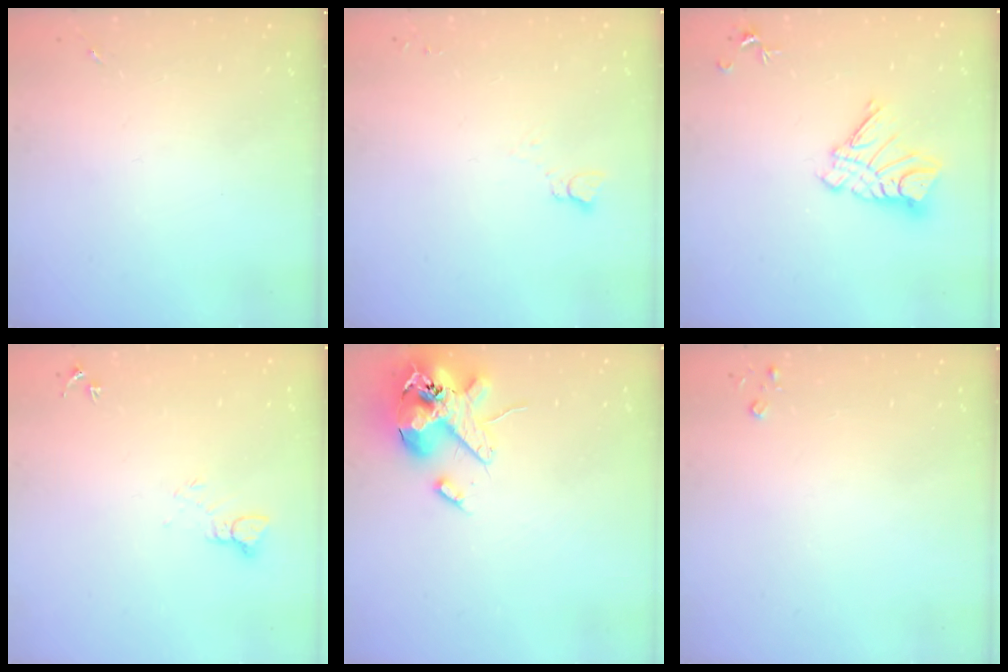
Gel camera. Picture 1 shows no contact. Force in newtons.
{"total": 2.5, "press": 2.5, "slide": 0.2}
{"total": 11.1, "press": 11.0, "slide": 1.1}
{"total": 4.5, "press": 4.5, "slide": 0.3}
{"total": 16.3, "press": 16.1, "slide": 2.7}
{"total": 2.6, "press": 2.6, "slide": 0.3}